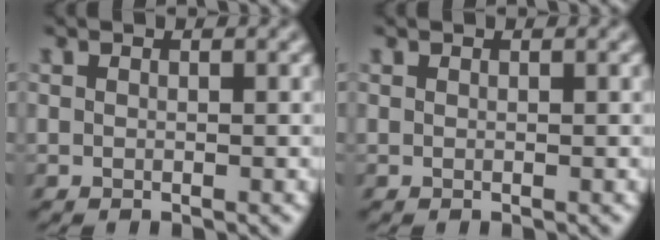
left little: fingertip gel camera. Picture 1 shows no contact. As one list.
[{"total": 0.0}]